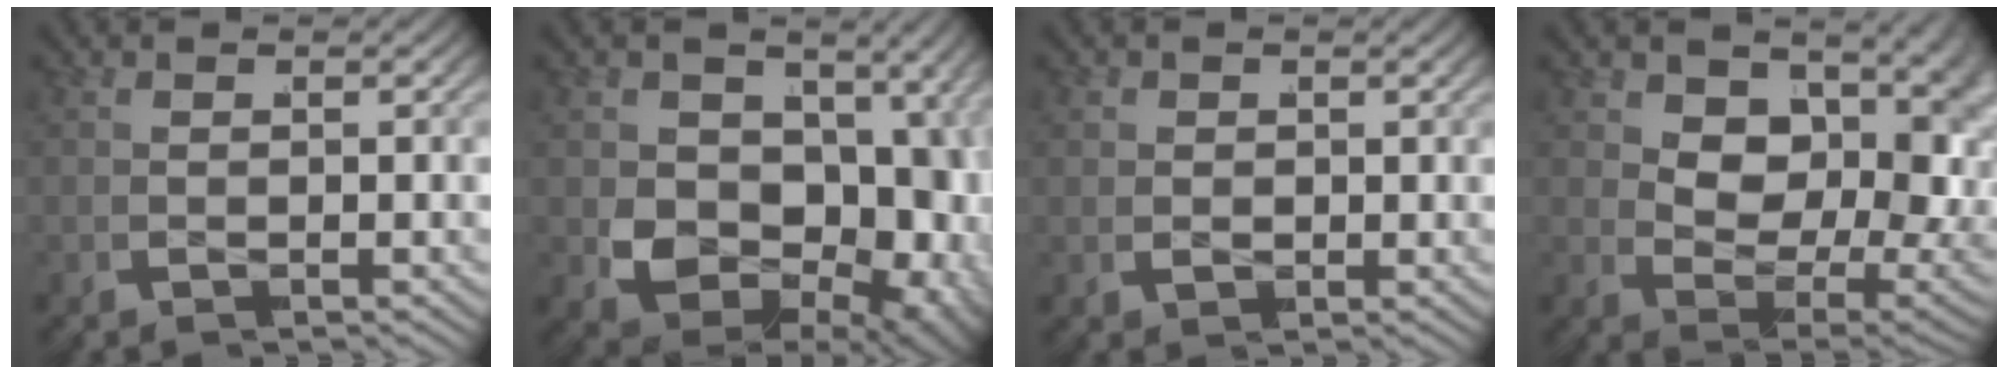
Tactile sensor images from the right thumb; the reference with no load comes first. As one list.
[{"total": 19.2, "force": [-1.6, 13.9, 13.1], "torque": [-0.244, -0.051, -0.007]}, {"total": 1.5, "force": [0.3, 1.4, 0.7], "torque": [-0.012, -0.009, 0.010]}, {"total": 12.9, "force": [-0.4, 7.9, 10.2], "torque": [-0.190, -0.055, 0.020]}]